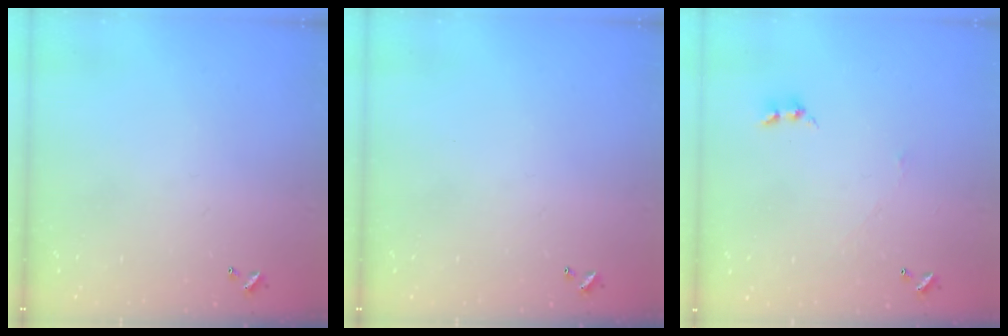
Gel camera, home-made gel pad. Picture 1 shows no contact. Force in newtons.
{"total": 0.0}
{"total": 2.7, "press": 2.6, "slide": 0.4}